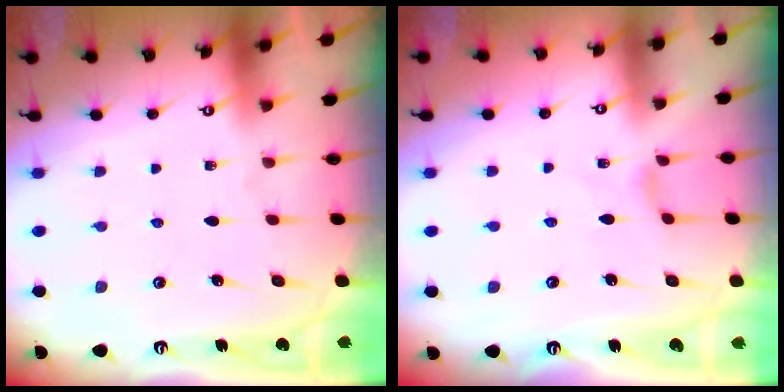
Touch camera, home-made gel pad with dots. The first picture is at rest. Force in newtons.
{"total": 0.7, "press": 0.6, "slide": 0.3}